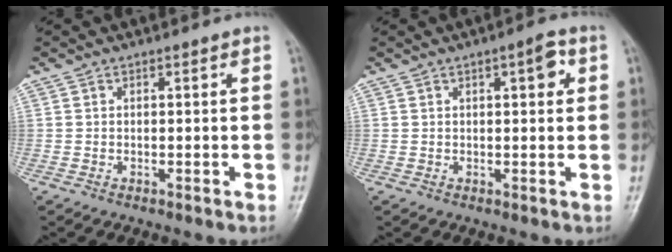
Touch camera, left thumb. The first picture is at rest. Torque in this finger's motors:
{"motor_torque": [-0.07, 0.01, 0.18, 0.13, 0.11]}